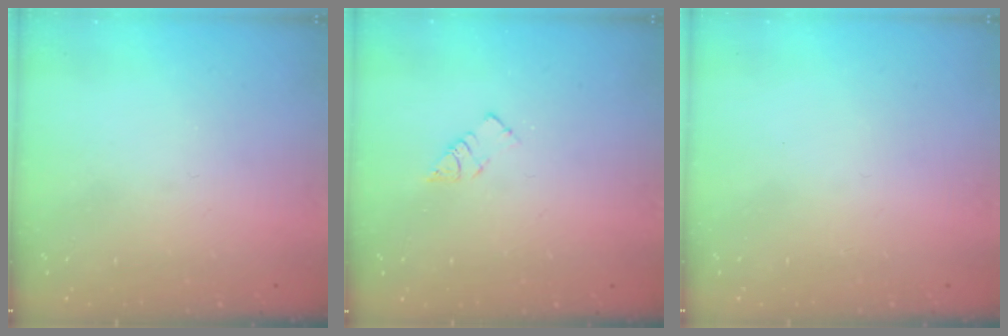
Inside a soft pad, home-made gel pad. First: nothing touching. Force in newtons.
{"total": 3.9, "press": 3.9, "slide": 0.0}
{"total": 1.6, "press": 1.5, "slide": 0.1}